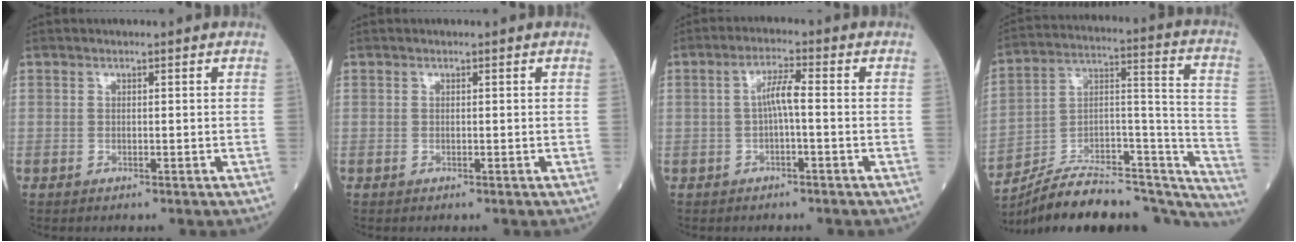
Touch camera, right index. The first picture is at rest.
{"total": 0.0}
{"total": 3.7, "force": [-0.3, 0.4, 3.7], "torque": [-0.065, 0.012, -0.003]}
{"total": 27.5, "force": [-24.1, 7.8, 10.7], "torque": [-0.108, 0.048, -0.354]}